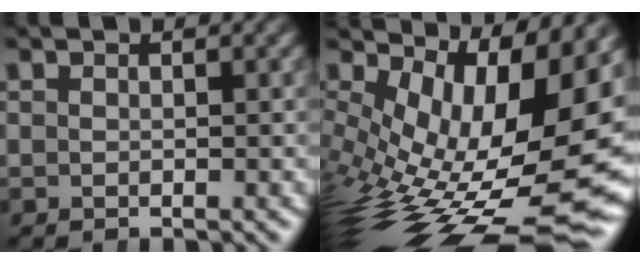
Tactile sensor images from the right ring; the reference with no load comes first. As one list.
[{"total": 17.0, "force": [-1.4, 9.1, 14.2], "torque": [-0.223, -0.043, 0.012]}]